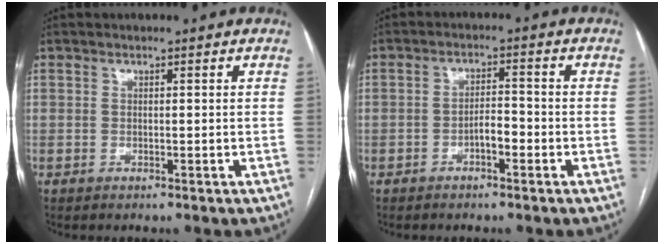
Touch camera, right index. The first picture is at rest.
{"total": 3.2, "force": [-1.4, 1.1, 2.7], "torque": [-0.042, 0.009, -0.023]}